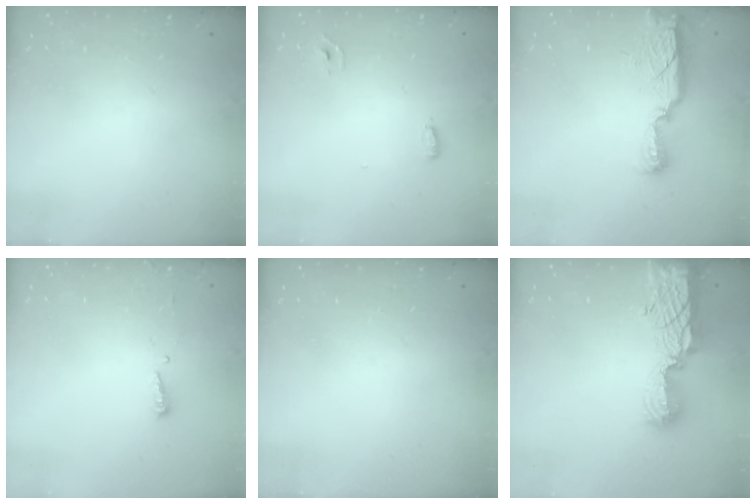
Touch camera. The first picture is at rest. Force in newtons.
{"total": 3.5, "press": 3.2, "slide": 1.4}
{"total": 11.7, "press": 10.4, "slide": 5.3}
{"total": 3.9, "press": 3.9, "slide": 0.4}
{"total": 0.0}
{"total": 14.4, "press": 14.3, "slide": 1.7}